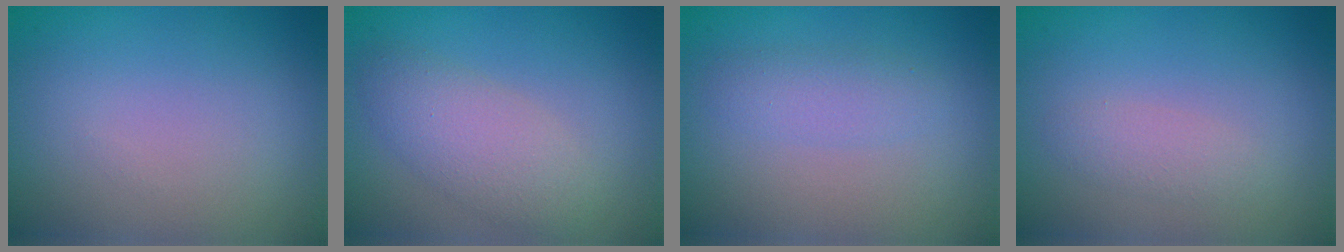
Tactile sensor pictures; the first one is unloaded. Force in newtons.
{"total": 3.5, "press": 3.5, "slide": 0.0}
{"total": 1.9, "press": 1.9, "slide": 0.0}
{"total": 1.3, "press": 1.3, "slide": 0.1}